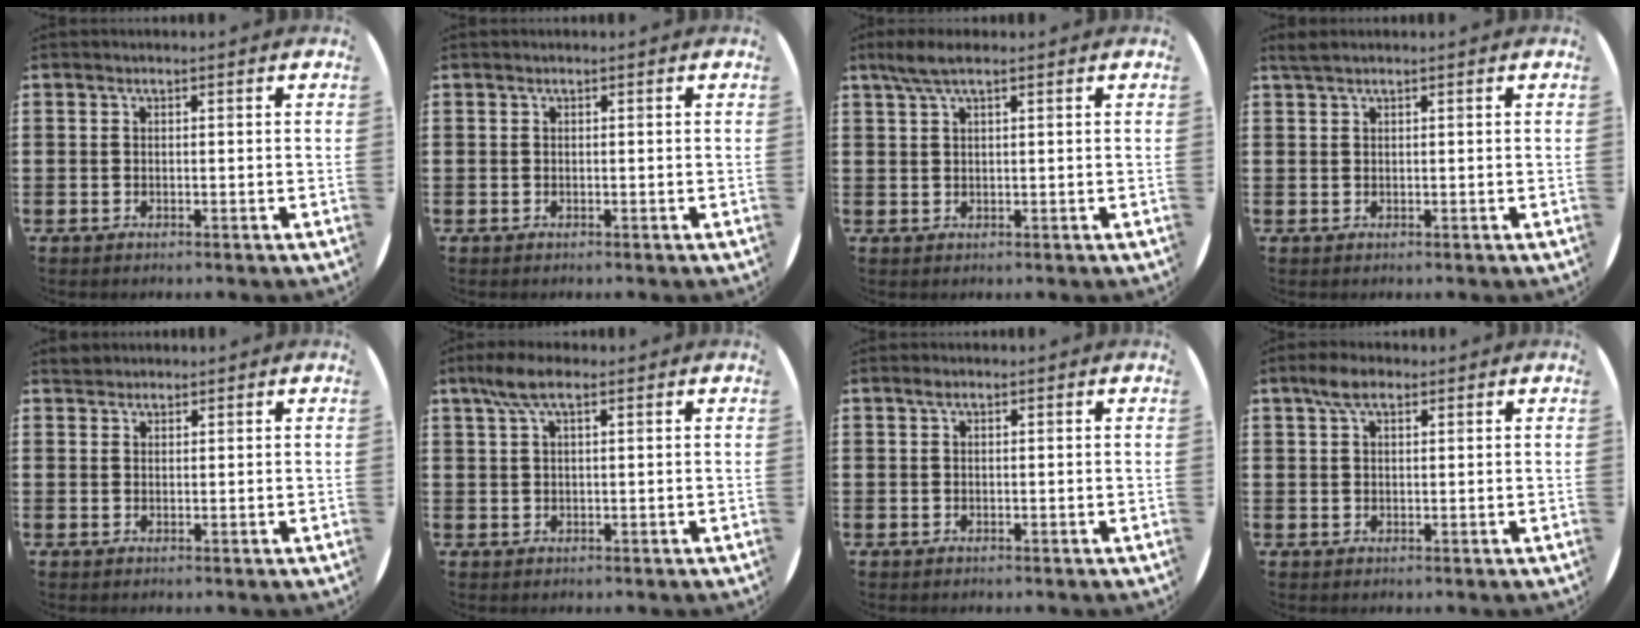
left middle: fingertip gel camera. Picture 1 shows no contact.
{"total": 0.0}
{"total": 3.0, "force": [2.0, 0.4, 2.2], "torque": [-0.047, 0.004, 0.034]}
{"total": 0.9, "force": [0.8, -0.1, 0.4], "torque": [-0.009, 0.002, 0.016]}
{"total": 1.3, "force": [1.2, 0.4, -0.1], "torque": [0.006, 0.000, 0.023]}
{"total": 4.2, "force": [2.3, 1.2, 3.3], "torque": [-0.070, 0.008, 0.041]}
{"total": 0.5, "force": [0.3, 0.2, 0.4], "torque": [-0.007, 0.003, 0.006]}
{"total": 3.6, "force": [2.3, 1.6, 2.2], "torque": [-0.041, 0.006, 0.038]}